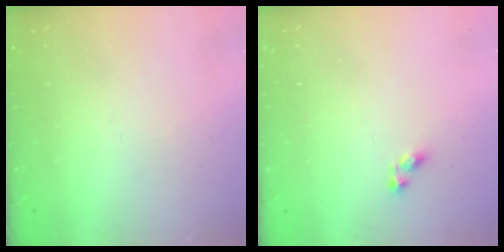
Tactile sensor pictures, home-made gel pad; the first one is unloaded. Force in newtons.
{"total": 3.6, "press": 3.6, "slide": 0.1}